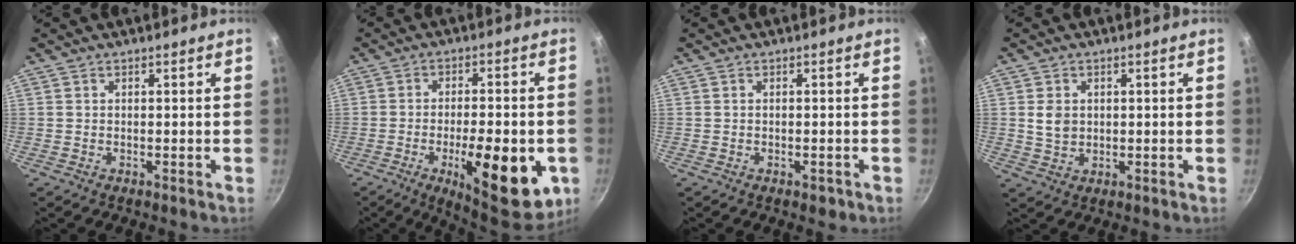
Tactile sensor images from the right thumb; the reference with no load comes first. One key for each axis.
{"total": 18.3, "fx": -5.8, "fy": 6.6, "fz": 16.0, "tx": -0.194, "ty": 0.009, "tz": -0.073}
{"total": 1.5, "fx": -0.8, "fy": 0.8, "fz": 1.1, "tx": -0.016, "ty": 0.002, "tz": -0.006}
{"total": 4.1, "fx": 0.7, "fy": 3.2, "fz": 2.4, "tx": -0.036, "ty": -0.001, "tz": 0.018}